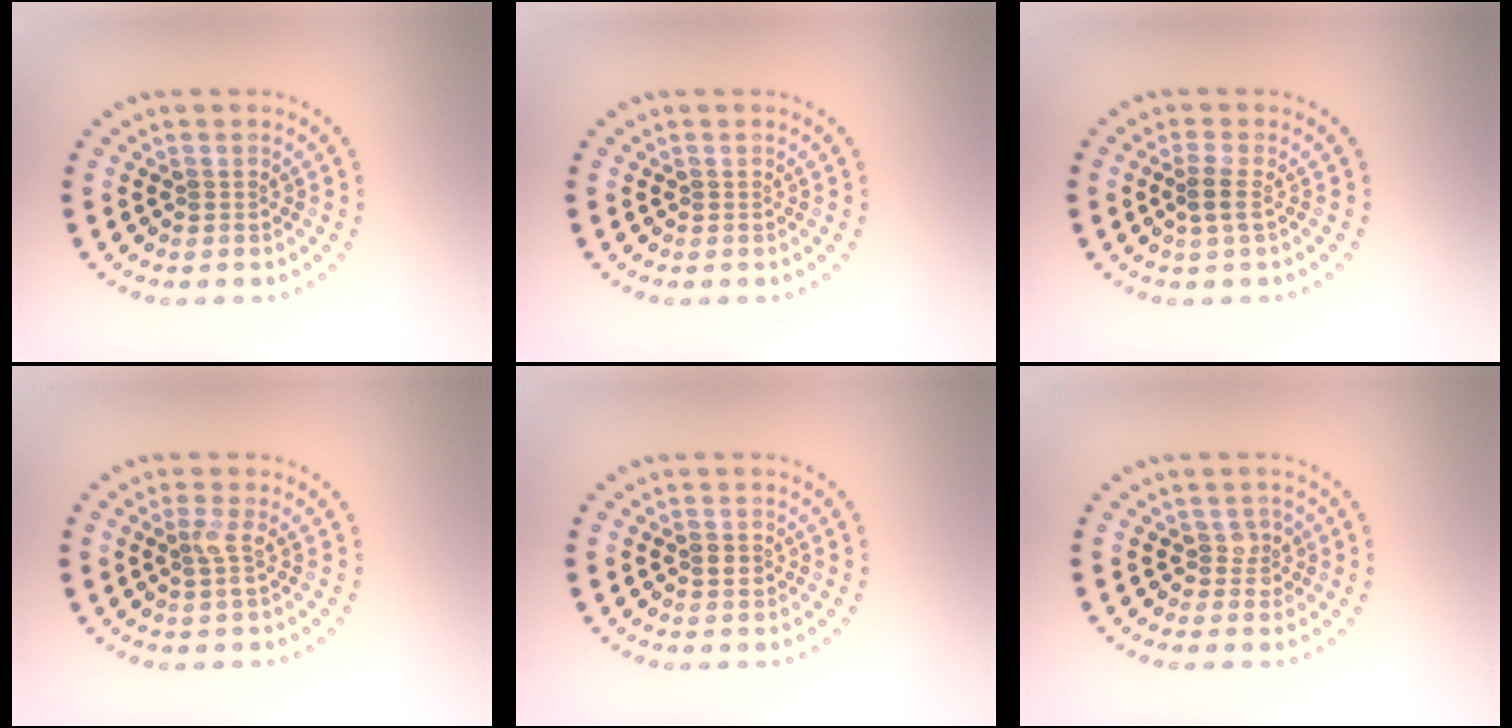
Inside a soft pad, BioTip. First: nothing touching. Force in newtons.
{"total": 0.0}
{"total": 1.7, "press": 1.3, "slide": 1.0}
{"total": 1.5, "press": 1.3, "slide": 0.8}
{"total": 1.0, "press": 1.0, "slide": 0.1}
{"total": 1.6, "press": 1.3, "slide": 0.9}